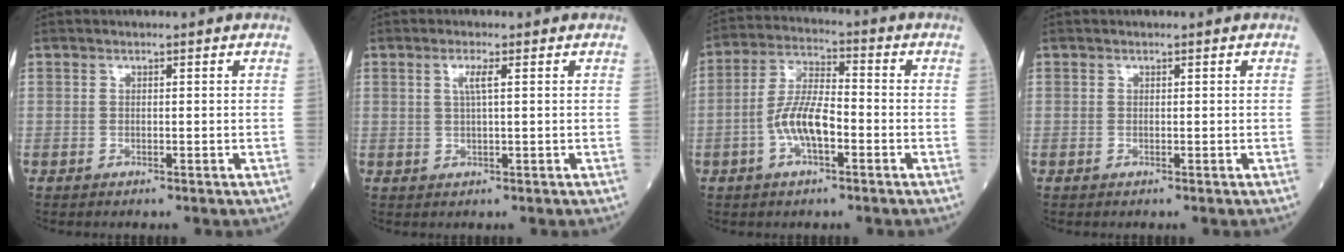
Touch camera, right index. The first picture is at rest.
{"total": 2.2, "force": [0.7, -0.1, 2.1], "torque": [-0.049, 0.001, 0.014]}
{"total": 8.1, "force": [-2.4, 2.5, 7.3], "torque": [-0.153, 0.011, -0.049]}
{"total": 0.0}